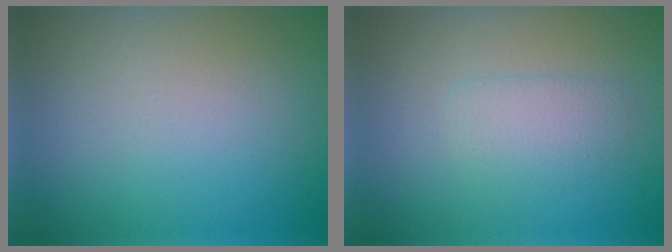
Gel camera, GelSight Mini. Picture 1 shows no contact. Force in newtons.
{"total": 1.8, "press": 1.8, "slide": 0.1}